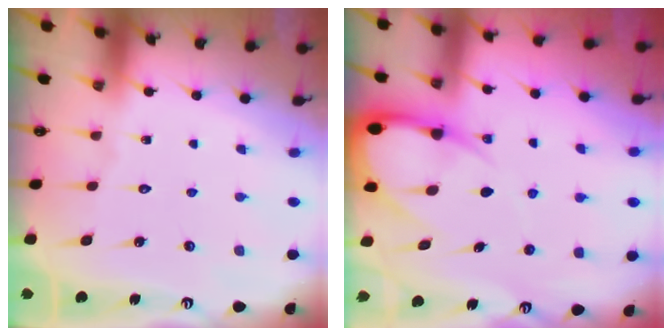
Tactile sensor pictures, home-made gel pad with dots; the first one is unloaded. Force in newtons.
{"total": 9.1, "press": 9.1, "slide": 0.9}